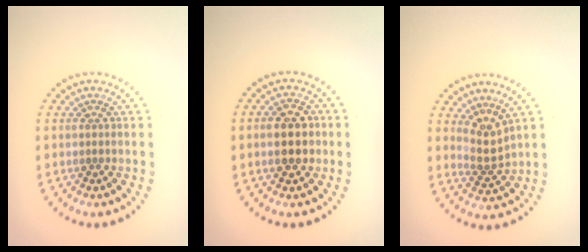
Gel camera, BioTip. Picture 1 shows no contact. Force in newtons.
{"total": 4.5, "press": 4.5, "slide": 0.3}
{"total": 2.5, "press": 1.7, "slide": 1.8}